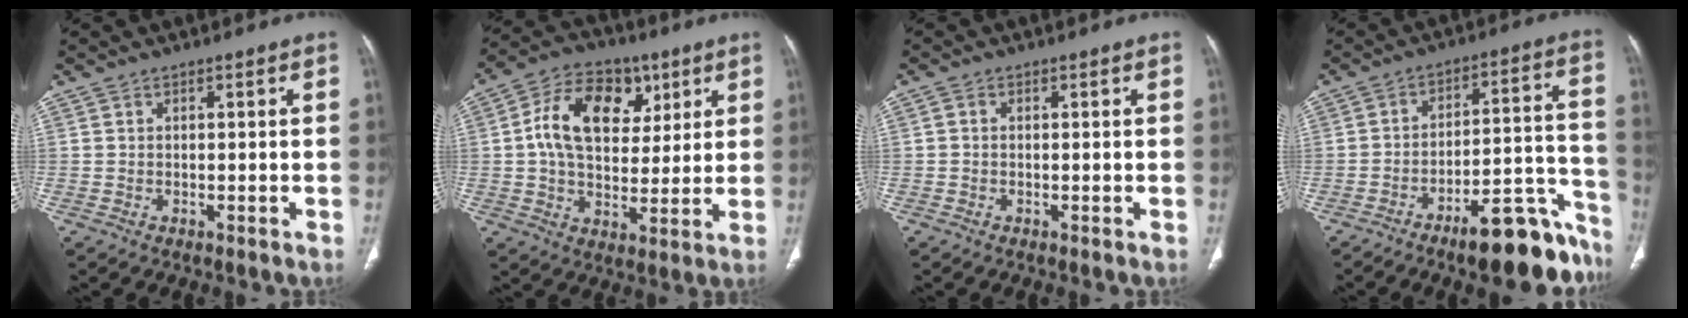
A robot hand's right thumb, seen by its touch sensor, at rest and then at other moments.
{"total": 16.2, "force": [4.6, 11.1, 10.9], "torque": [-0.161, 0.004, 0.074]}
{"total": 0.8, "force": [-0.1, 0.6, 0.5], "torque": [-0.007, 0.001, -0.004]}
{"total": 17.4, "force": [-11.9, 5.2, 11.5], "torque": [-0.094, 0.110, -0.176]}